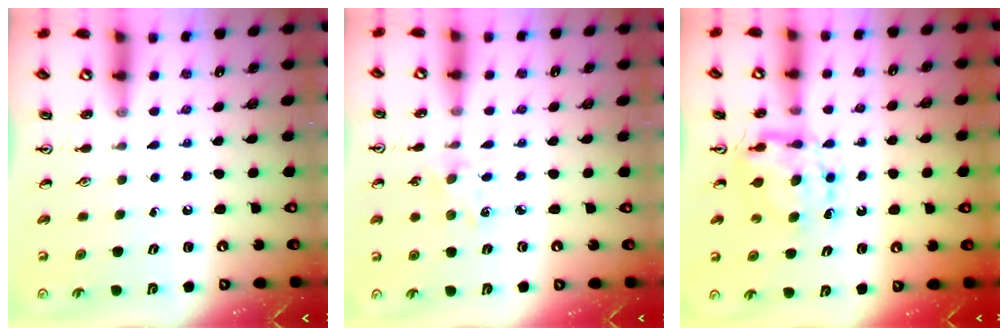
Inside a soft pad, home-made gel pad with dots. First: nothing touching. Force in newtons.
{"total": 1.8, "press": 1.7, "slide": 0.2}
{"total": 6.7, "press": 6.7, "slide": 0.2}